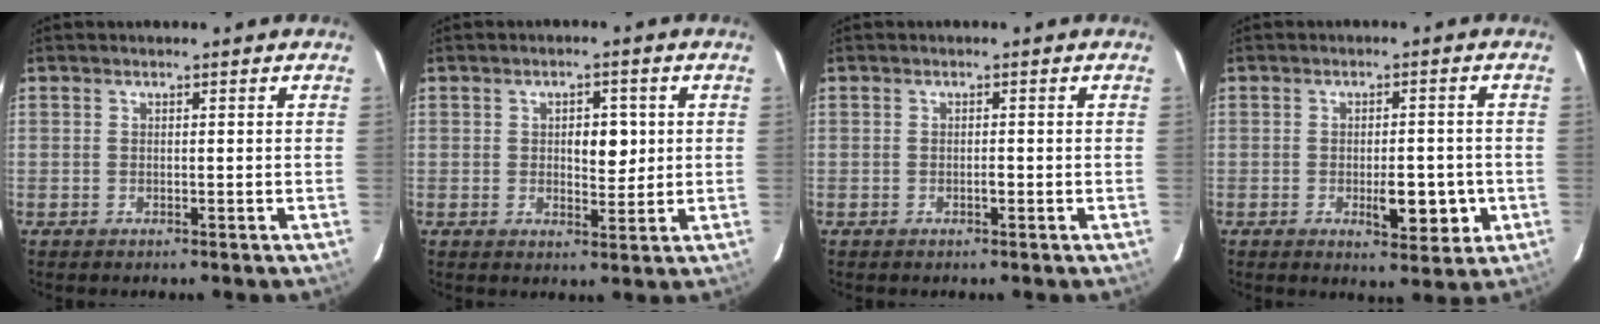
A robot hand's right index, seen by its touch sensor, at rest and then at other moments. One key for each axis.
{"total": 4.4, "fx": 0.7, "fy": 2.3, "fz": 3.8, "tx": -0.051, "ty": 0.002, "tz": 0.014}
{"total": 0.7, "fx": -0.3, "fy": 0.2, "fz": 0.6, "tx": -0.012, "ty": 0.001, "tz": -0.004}
{"total": 6.3, "fx": -1.7, "fy": 2.4, "fz": 5.6, "tx": -0.074, "ty": -0.003, "tz": -0.014}